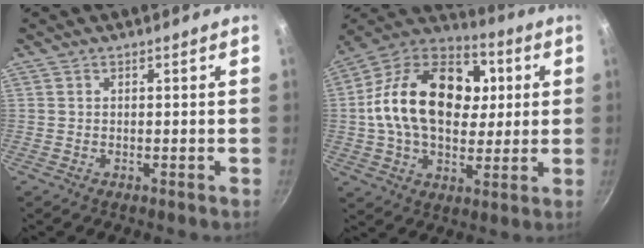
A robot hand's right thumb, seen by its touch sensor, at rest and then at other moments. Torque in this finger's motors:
{"motor_torque": [-0.73, 2.57, 1.11, -0.83, 0.23]}